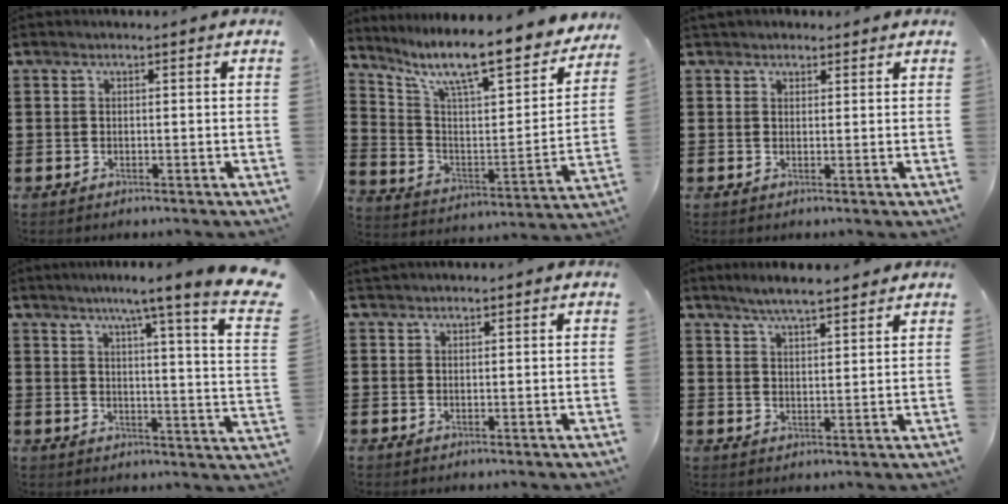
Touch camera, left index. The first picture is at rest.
{"total": 11.0, "force": [9.0, 1.4, 6.2], "torque": [-0.143, -0.068, 0.145]}
{"total": 1.8, "force": [1.5, 1.0, 0.0], "torque": [0.003, 0.002, 0.028]}
{"total": 7.1, "force": [5.1, -1.7, 4.6], "torque": [-0.101, -0.038, 0.075]}
{"total": 0.8, "force": [0.8, 0.3, 0.1], "torque": [-0.003, 0.002, 0.016]}
{"total": 4.5, "force": [4.1, 0.3, 1.9], "torque": [-0.048, -0.005, 0.073]}